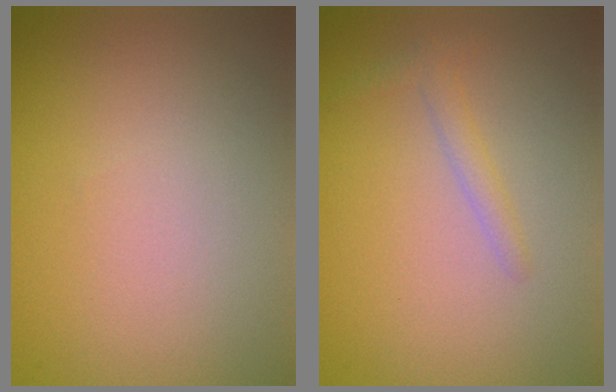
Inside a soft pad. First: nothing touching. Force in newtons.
{"total": 1.3, "press": 1.3, "slide": 0.1}